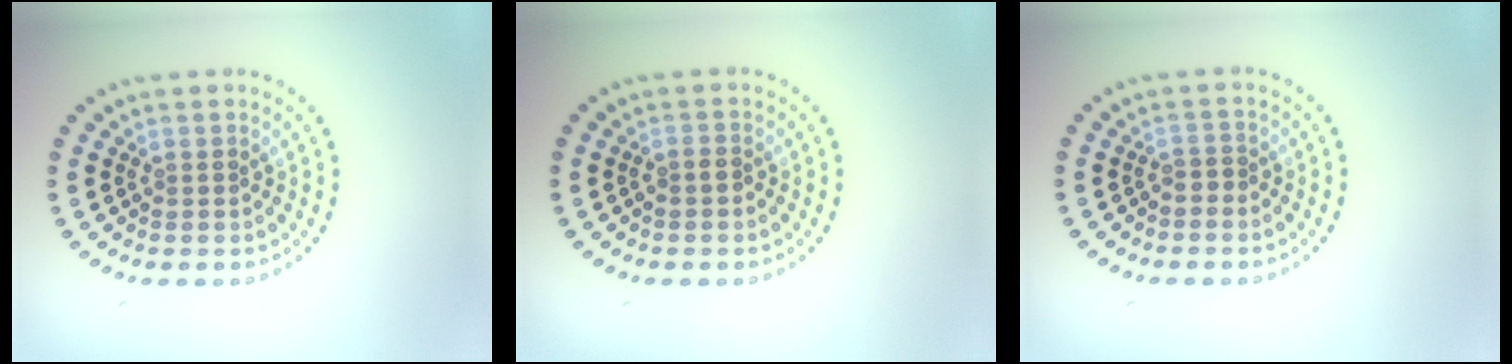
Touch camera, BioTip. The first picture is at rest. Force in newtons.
{"total": 0.7, "press": 0.5, "slide": 0.5}
{"total": 0.6, "press": 0.4, "slide": 0.5}